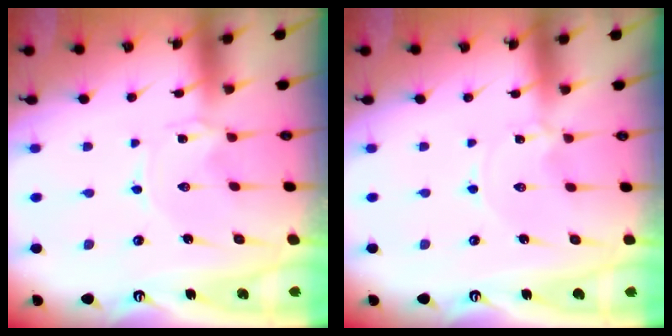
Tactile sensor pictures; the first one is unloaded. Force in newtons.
{"total": 0.0}